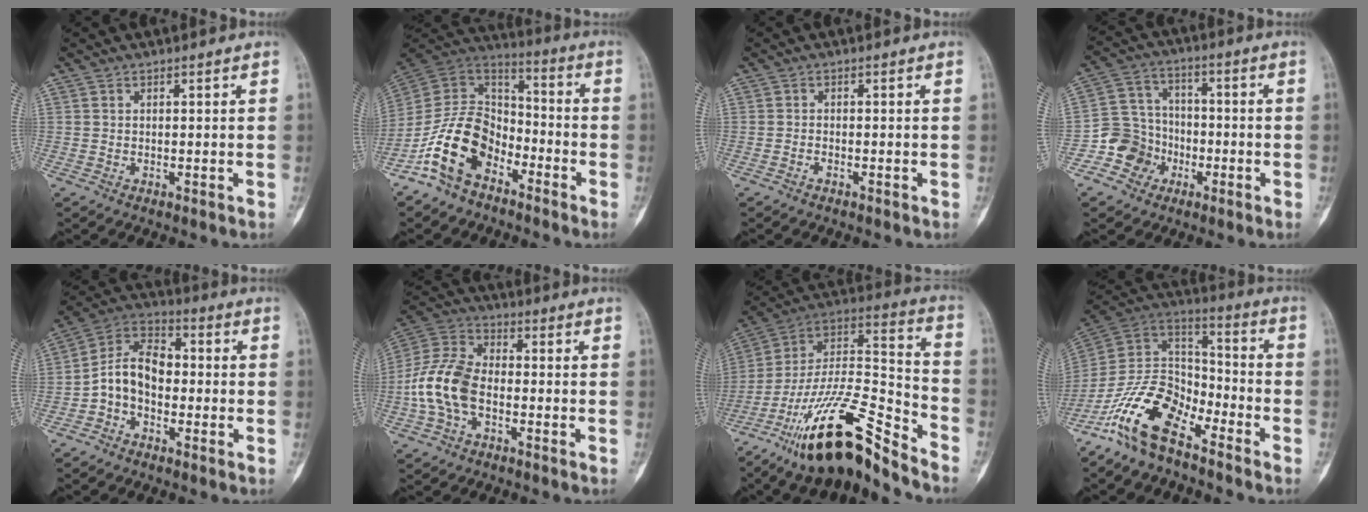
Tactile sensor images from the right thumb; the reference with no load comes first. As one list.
[{"total": 15.2, "force": [-8.2, 9.5, 8.6], "torque": [-0.150, 0.075, -0.167]}, {"total": 0.7, "force": [-0.6, 0.3, 0.4], "torque": [-0.010, 0.004, -0.012]}, {"total": 9.3, "force": [-4.2, 8.1, 1.7], "torque": [0.007, 0.051, -0.080]}, {"total": 9.7, "force": [-2.0, 6.8, 6.6], "torque": [-0.106, 0.041, -0.052]}, {"total": 12.2, "force": [-3.0, 7.5, 9.2], "torque": [-0.194, 0.034, -0.064]}, {"total": 22.8, "force": [-16.8, 5.5, 14.4], "torque": [-0.272, 0.094, -0.302]}, {"total": 15.9, "force": [-10.5, 7.6, 9.2], "torque": [-0.157, 0.085, -0.208]}]